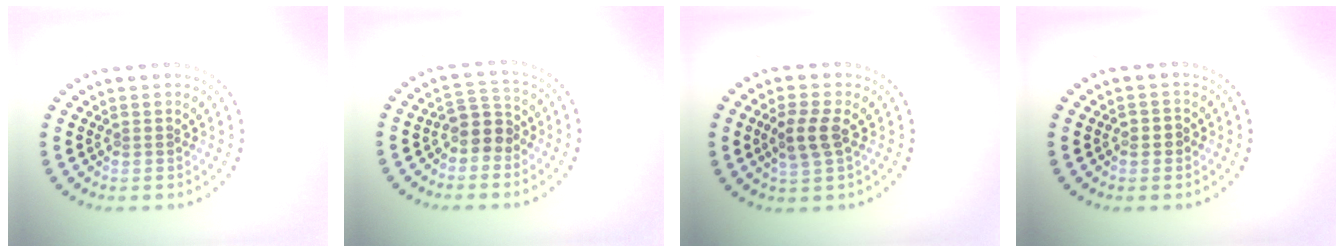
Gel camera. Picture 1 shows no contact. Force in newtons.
{"total": 2.9, "press": 2.5, "slide": 1.3}
{"total": 2.8, "press": 2.7, "slide": 0.8}
{"total": 1.2, "press": 1.1, "slide": 0.3}